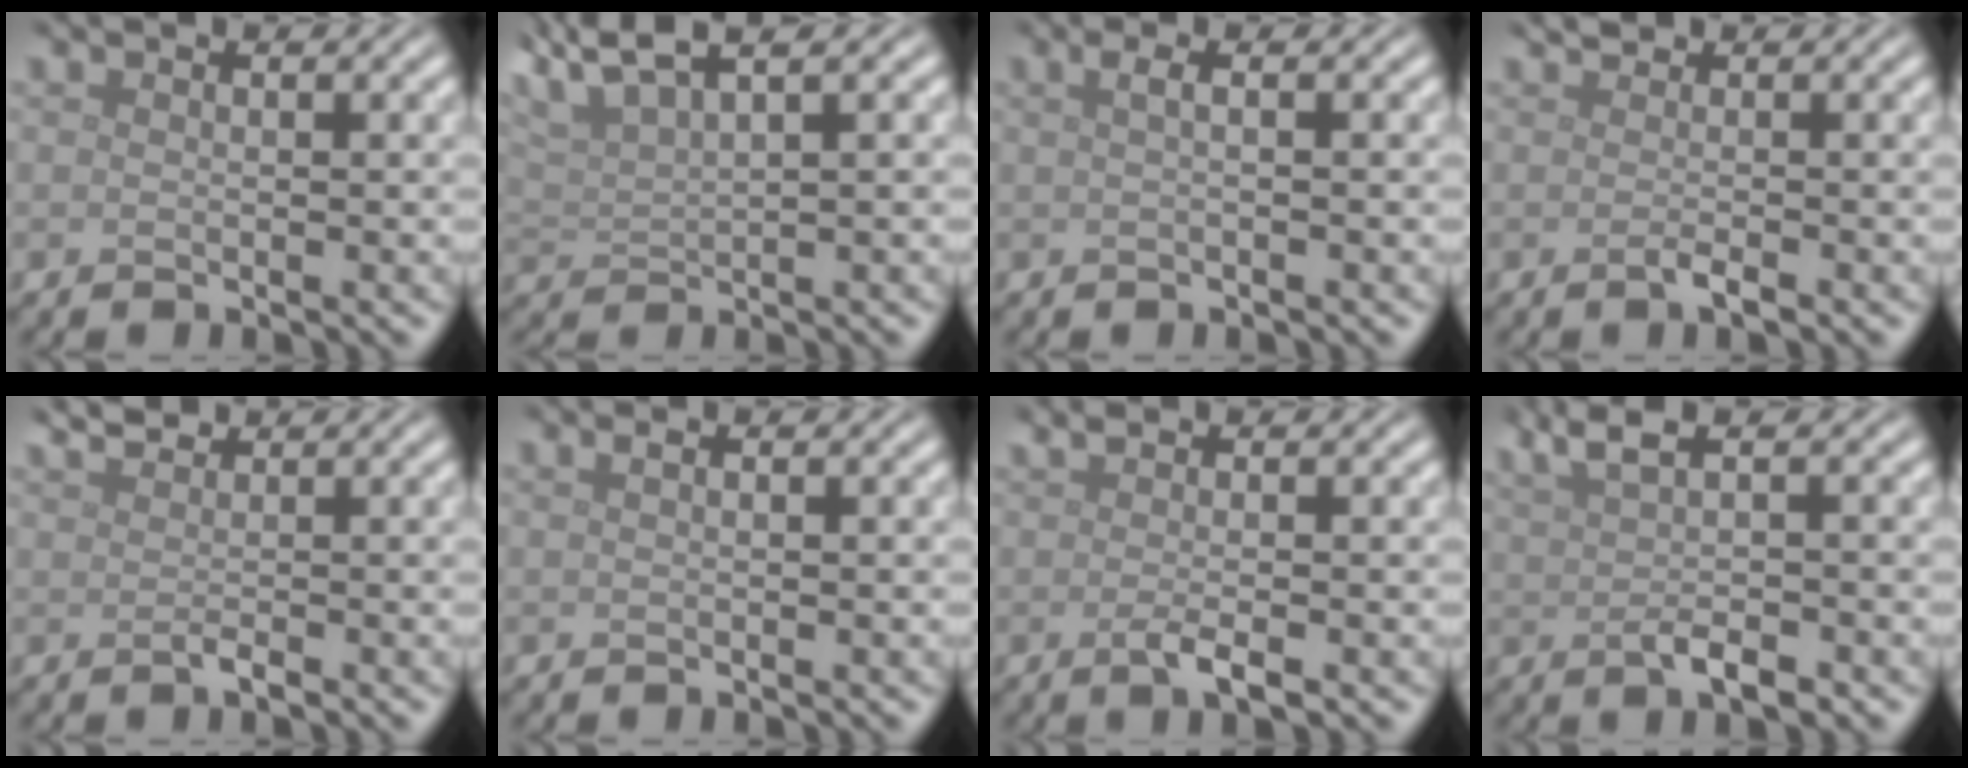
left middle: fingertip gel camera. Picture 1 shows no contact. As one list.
[{"total": 5.8, "force": [4.5, 1.3, 3.4], "torque": [-0.072, 0.027, 0.076]}, {"total": 1.7, "force": [0.3, 0.6, 1.5], "torque": [-0.025, 0.006, -0.002]}, {"total": 1.0, "force": [-0.1, 0.3, 1.0], "torque": [-0.022, -0.001, -0.004]}, {"total": 1.3, "force": [0.7, 0.4, 1.0], "torque": [-0.022, 0.003, 0.012]}, {"total": 0.7, "force": [0.3, 0.3, 0.6], "torque": [-0.011, 0.009, 0.003]}, {"total": 2.2, "force": [-0.2, 0.6, 2.1], "torque": [-0.035, -0.001, -0.008]}, {"total": 4.1, "force": [0.8, 1.2, 3.8], "torque": [-0.071, 0.002, 0.016]}]